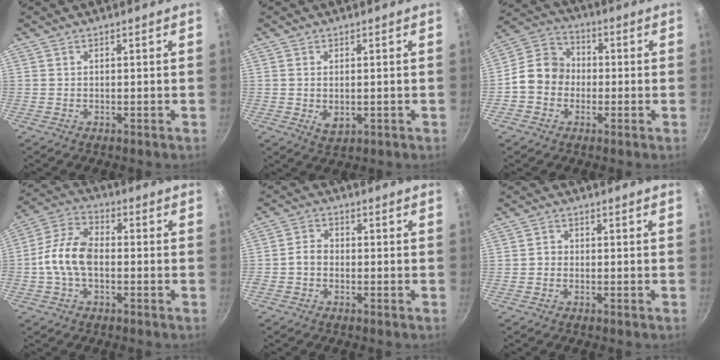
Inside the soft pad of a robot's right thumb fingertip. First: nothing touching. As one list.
[{"total": 3.2, "force": [-0.3, 1.9, 2.6], "torque": [-0.043, -0.009, 0.000]}, {"total": 9.7, "force": [-1.4, 8.3, 4.8], "torque": [-0.054, 0.031, -0.048]}, {"total": 10.8, "force": [-1.4, 6.4, 8.5], "torque": [-0.158, 0.038, -0.043]}, {"total": 3.2, "force": [-1.0, 2.4, 1.8], "torque": [-0.028, 0.019, -0.027]}, {"total": 1.5, "force": [-0.4, 1.3, 0.6], "torque": [-0.006, 0.008, -0.010]}]